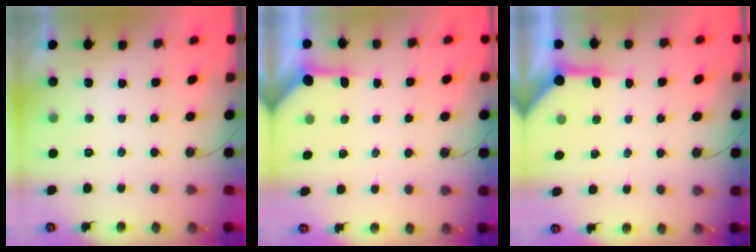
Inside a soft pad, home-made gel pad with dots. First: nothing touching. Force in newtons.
{"total": 3.4, "press": 3.4, "slide": 0.4}
{"total": 6.5, "press": 6.5, "slide": 0.4}